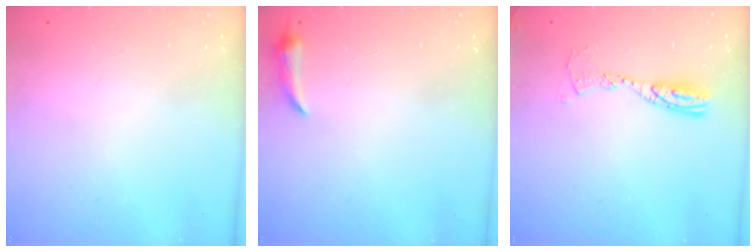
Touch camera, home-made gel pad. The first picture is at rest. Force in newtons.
{"total": 4.6, "press": 4.5, "slide": 0.8}
{"total": 10.1, "press": 10.1, "slide": 0.6}